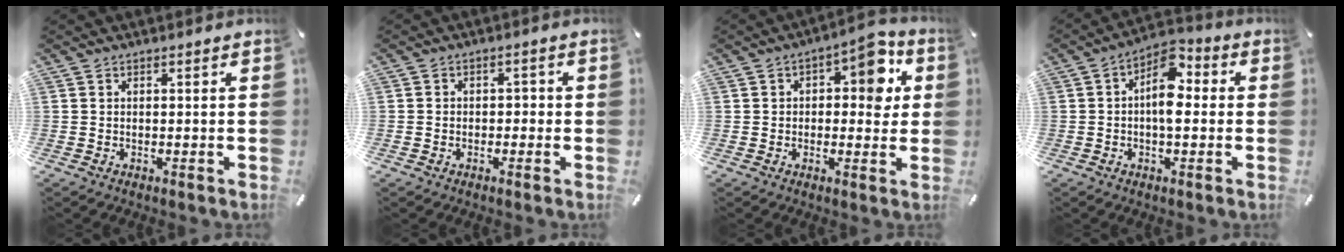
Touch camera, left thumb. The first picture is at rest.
{"total": 2.2, "force": [-1.2, 1.7, 0.5], "torque": [-0.011, 0.012, -0.027]}
{"total": 8.6, "force": [2.4, 5.1, 6.4], "torque": [-0.065, -0.014, 0.030]}
{"total": 8.4, "force": [0.4, 4.6, 7.0], "torque": [-0.093, -0.008, 0.006]}